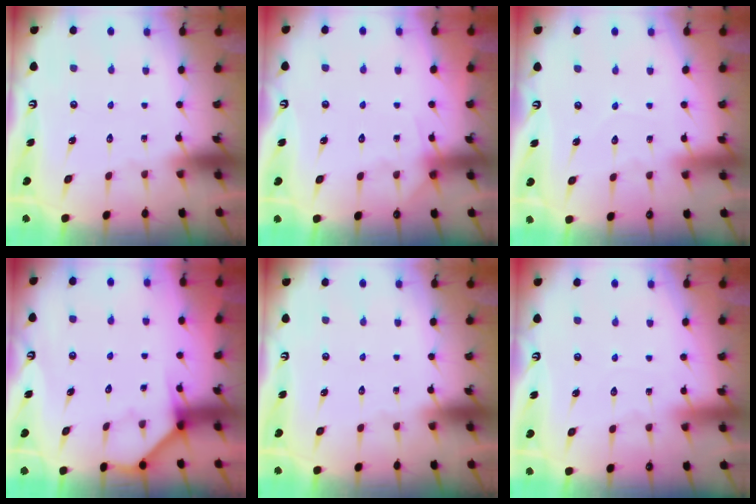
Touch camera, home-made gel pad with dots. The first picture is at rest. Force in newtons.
{"total": 5.0, "press": 4.9, "slide": 0.6}
{"total": 3.7, "press": 3.7, "slide": 0.1}
{"total": 3.9, "press": 3.8, "slide": 0.5}
{"total": 0.0}
{"total": 2.5, "press": 2.4, "slide": 0.3}